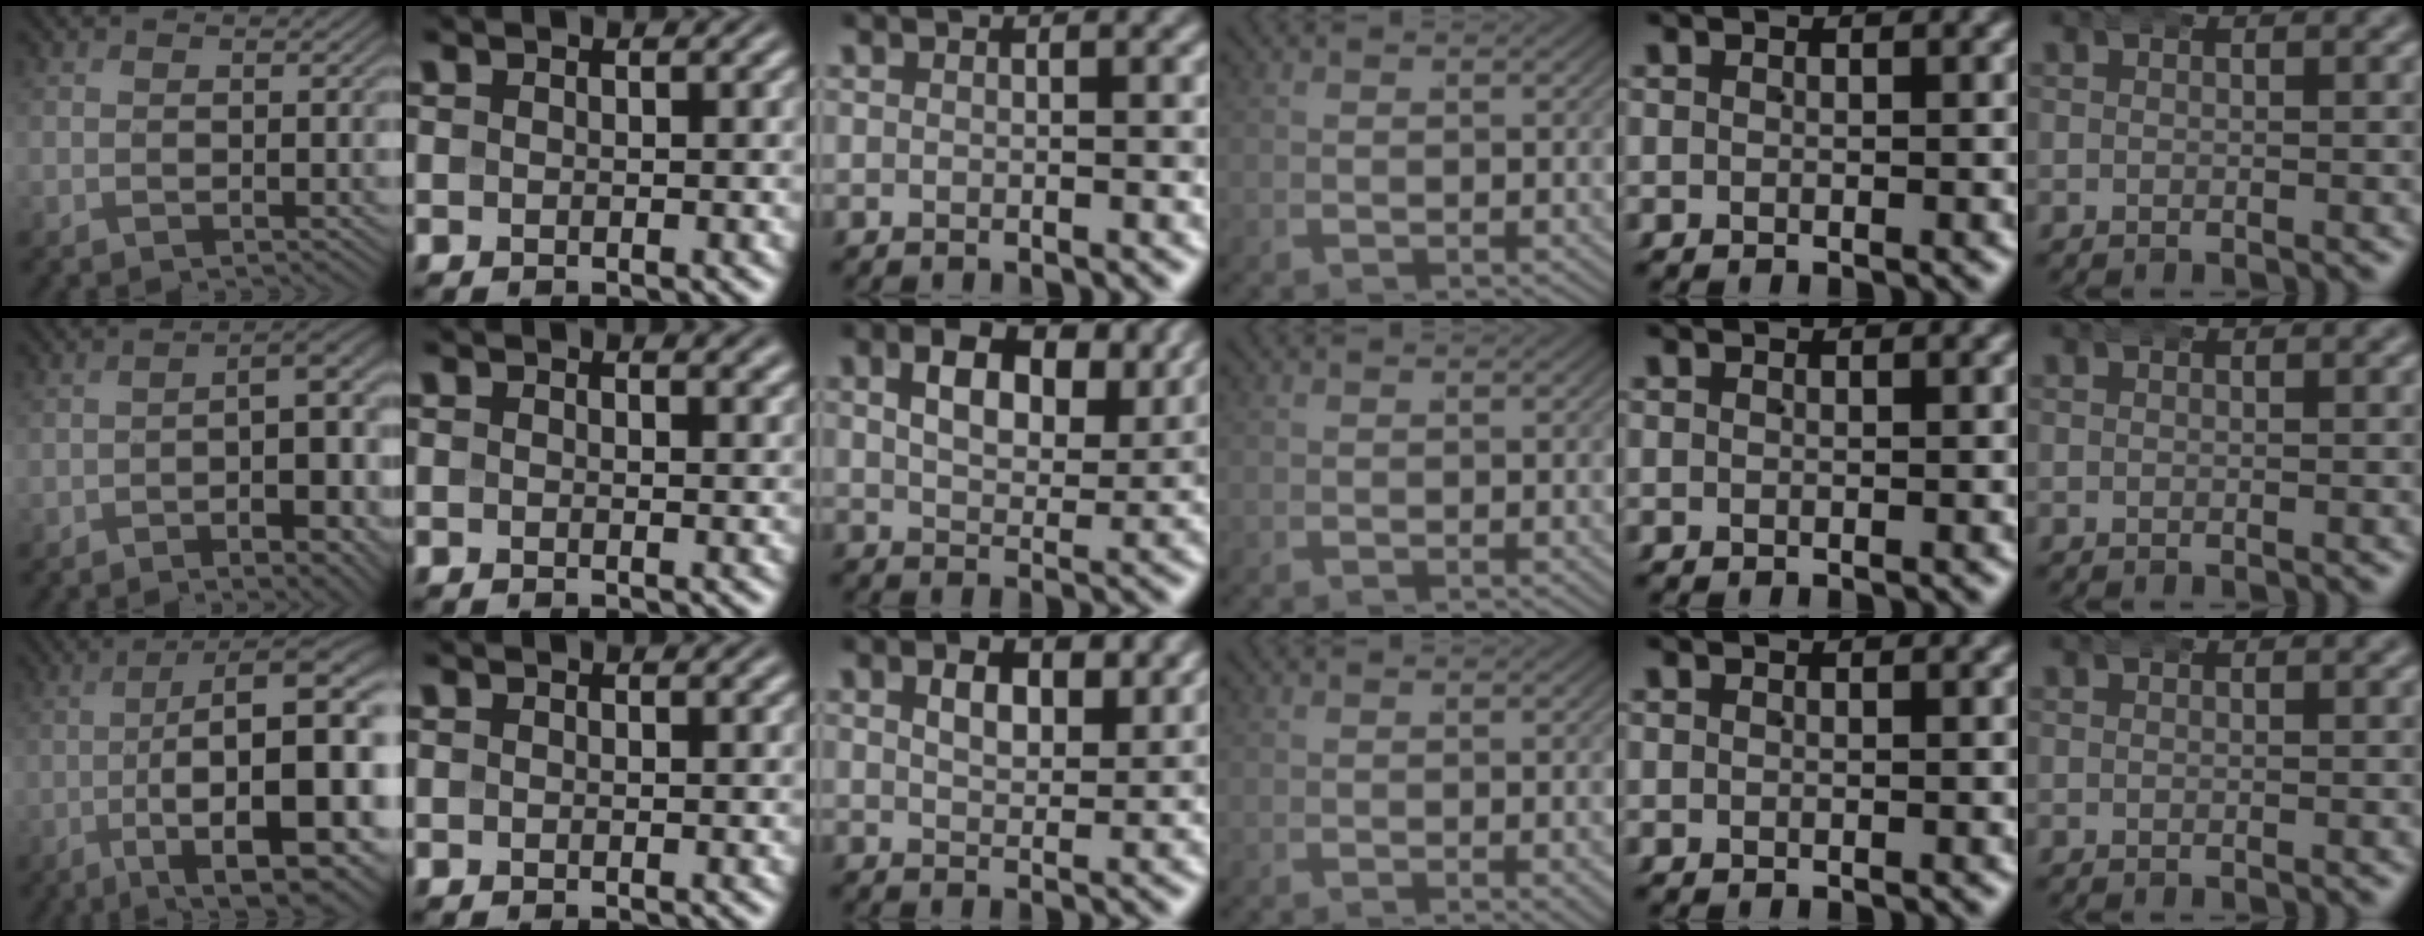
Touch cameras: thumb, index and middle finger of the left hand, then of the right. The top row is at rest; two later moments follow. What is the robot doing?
{"motion": "wrap", "object": "arm wrap"}